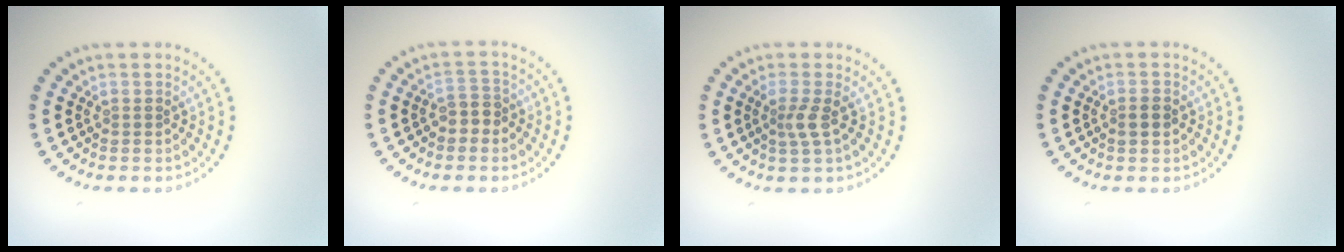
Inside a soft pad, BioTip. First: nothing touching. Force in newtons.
{"total": 1.9, "press": 1.6, "slide": 1.0}
{"total": 1.9, "press": 1.4, "slide": 1.2}
{"total": 1.3, "press": 1.3, "slide": 0.1}